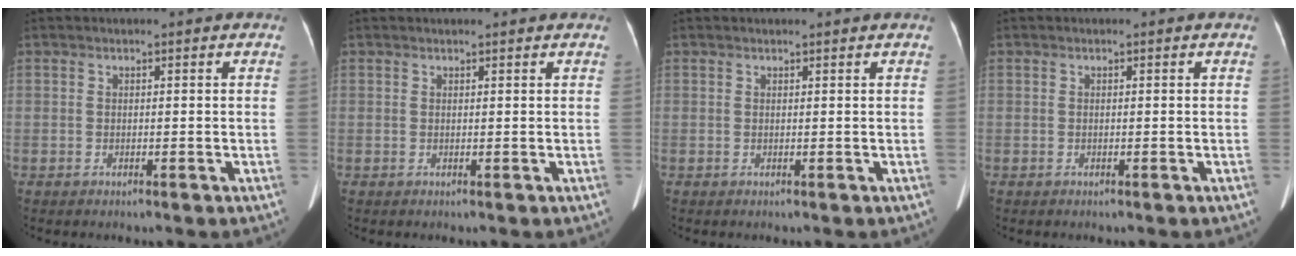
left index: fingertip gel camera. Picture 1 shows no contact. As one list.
[{"total": 2.3, "force": [2.2, 0.2, 0.8], "torque": [-0.010, 0.016, 0.025]}, {"total": 1.4, "force": [1.4, -0.3, 0.4], "torque": [-0.012, 0.005, 0.020]}, {"total": 0.0}]